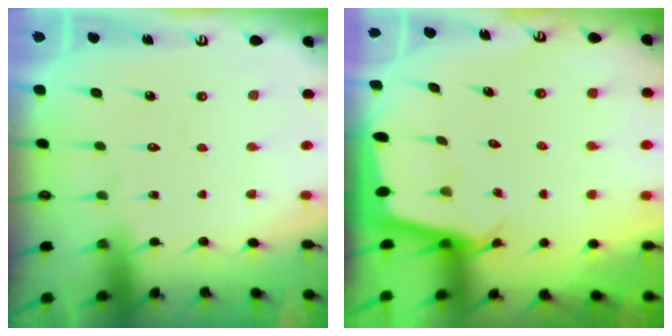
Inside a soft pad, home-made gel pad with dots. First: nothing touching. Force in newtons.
{"total": 2.4, "press": 2.4, "slide": 0.2}